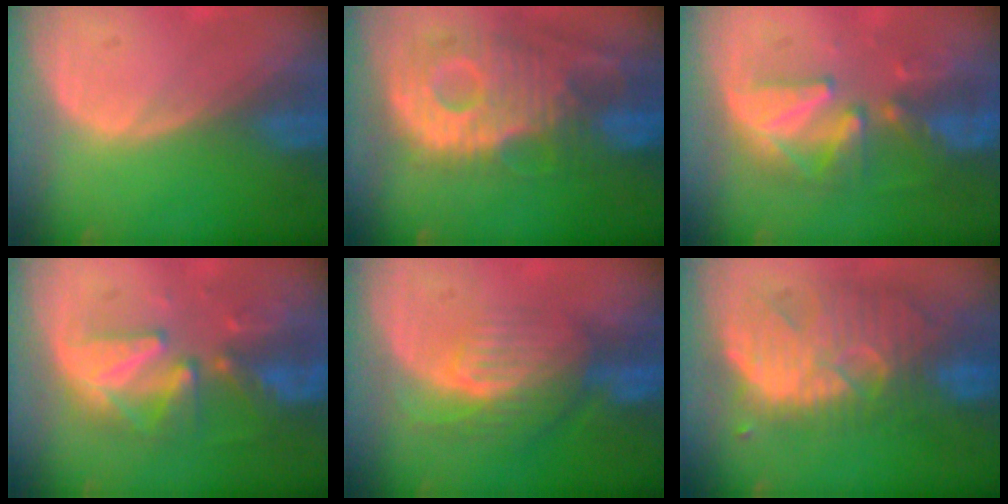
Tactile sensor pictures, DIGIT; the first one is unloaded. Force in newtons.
{"total": 13.0, "press": 11.3, "slide": 6.4}
{"total": 8.4, "press": 8.1, "slide": 2.0}
{"total": 9.0, "press": 8.4, "slide": 3.3}
{"total": 8.2, "press": 7.3, "slide": 3.7}
{"total": 11.1, "press": 10.6, "slide": 3.2}